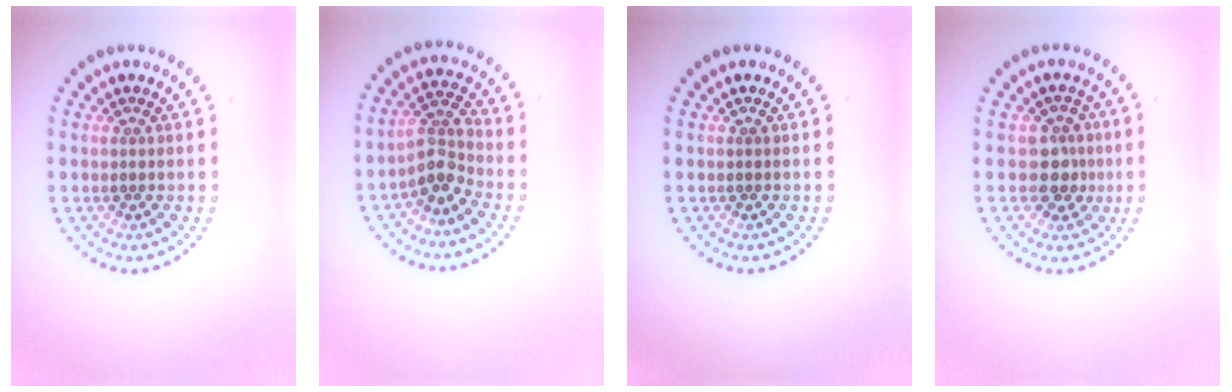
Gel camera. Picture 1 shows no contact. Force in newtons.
{"total": 2.9, "press": 2.3, "slide": 1.8}
{"total": 0.0}
{"total": 2.6, "press": 2.4, "slide": 1.1}